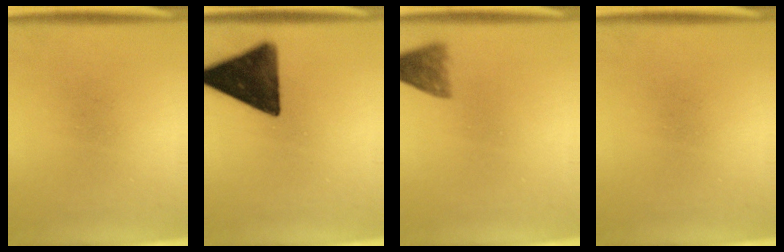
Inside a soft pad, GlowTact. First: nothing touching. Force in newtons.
{"total": 14.6}
{"total": 3.8}
{"total": 0.0}